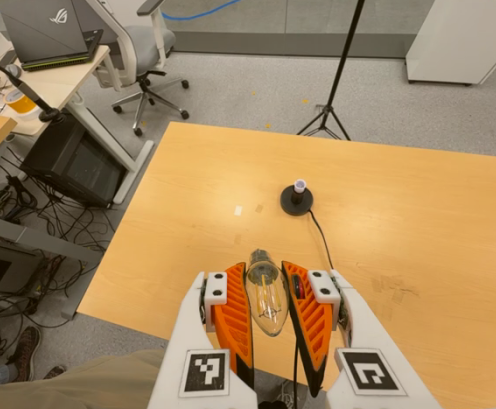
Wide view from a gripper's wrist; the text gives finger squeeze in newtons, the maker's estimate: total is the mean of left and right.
{"total": 20.5, "left": 21.9, "right": 19.0}